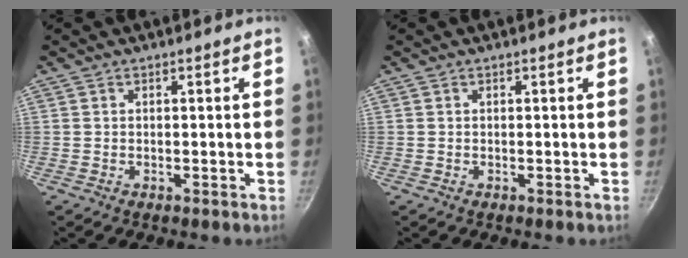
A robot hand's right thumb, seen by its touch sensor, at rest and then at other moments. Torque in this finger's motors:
{"motor_torque": [-0.17, -0.16, 0.01, 0.00, 0.00]}